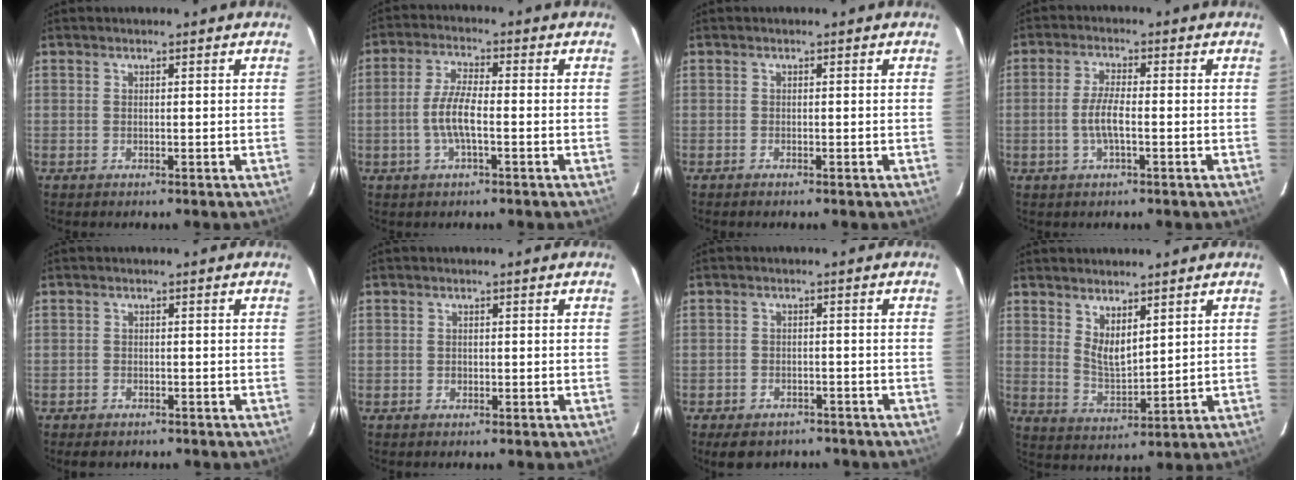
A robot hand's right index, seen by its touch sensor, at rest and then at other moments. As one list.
[{"total": 6.1, "force": [-1.6, 1.5, 5.7], "torque": [-0.118, 0.002, -0.031]}, {"total": 0.6, "force": [-0.5, 0.1, 0.2], "torque": [-0.005, -0.001, -0.012]}, {"total": 4.7, "force": [-1.2, 1.0, 4.4], "torque": [-0.089, -0.001, -0.023]}, {"total": 2.9, "force": [-2.4, 1.4, 0.9], "torque": [-0.027, -0.004, -0.038]}, {"total": 0.8, "force": [-0.2, 0.7, 0.2], "torque": [-0.001, 0.000, -0.004]}, {"total": 7.7, "force": [-5.9, 4.1, 2.6], "torque": [-0.065, 0.003, -0.080]}, {"total": 5.8, "force": [3.8, 2.1, 3.8], "torque": [-0.065, -0.010, 0.074]}]